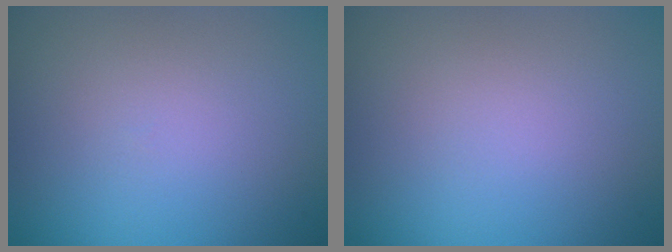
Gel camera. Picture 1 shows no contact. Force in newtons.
{"total": 0.0}